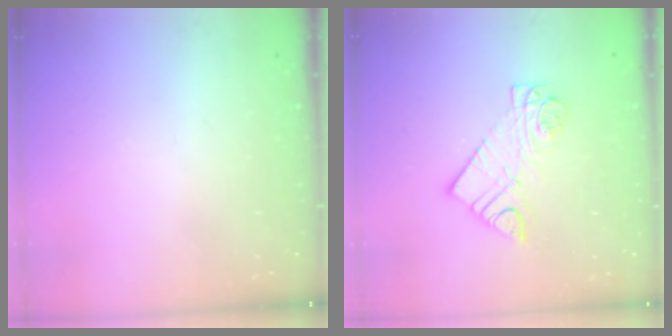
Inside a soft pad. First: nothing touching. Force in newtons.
{"total": 9.9, "press": 9.9, "slide": 0.7}